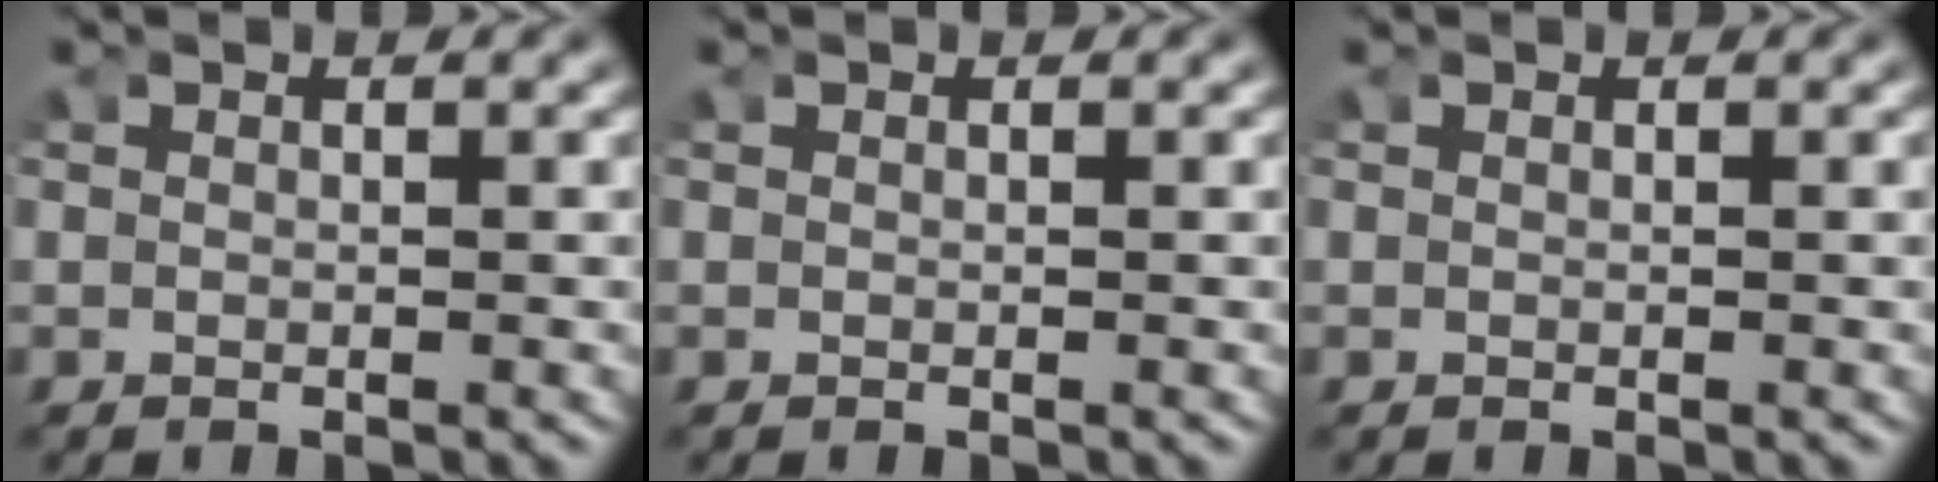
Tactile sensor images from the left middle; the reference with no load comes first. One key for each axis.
{"total": 0.0}
{"total": 0.0}